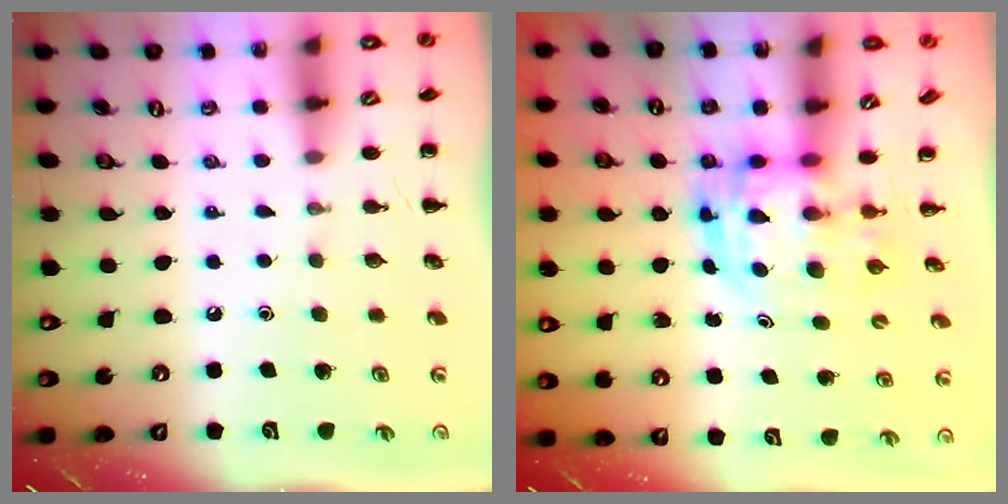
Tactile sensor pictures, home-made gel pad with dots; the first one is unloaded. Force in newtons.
{"total": 4.0, "press": 3.7, "slide": 1.3}